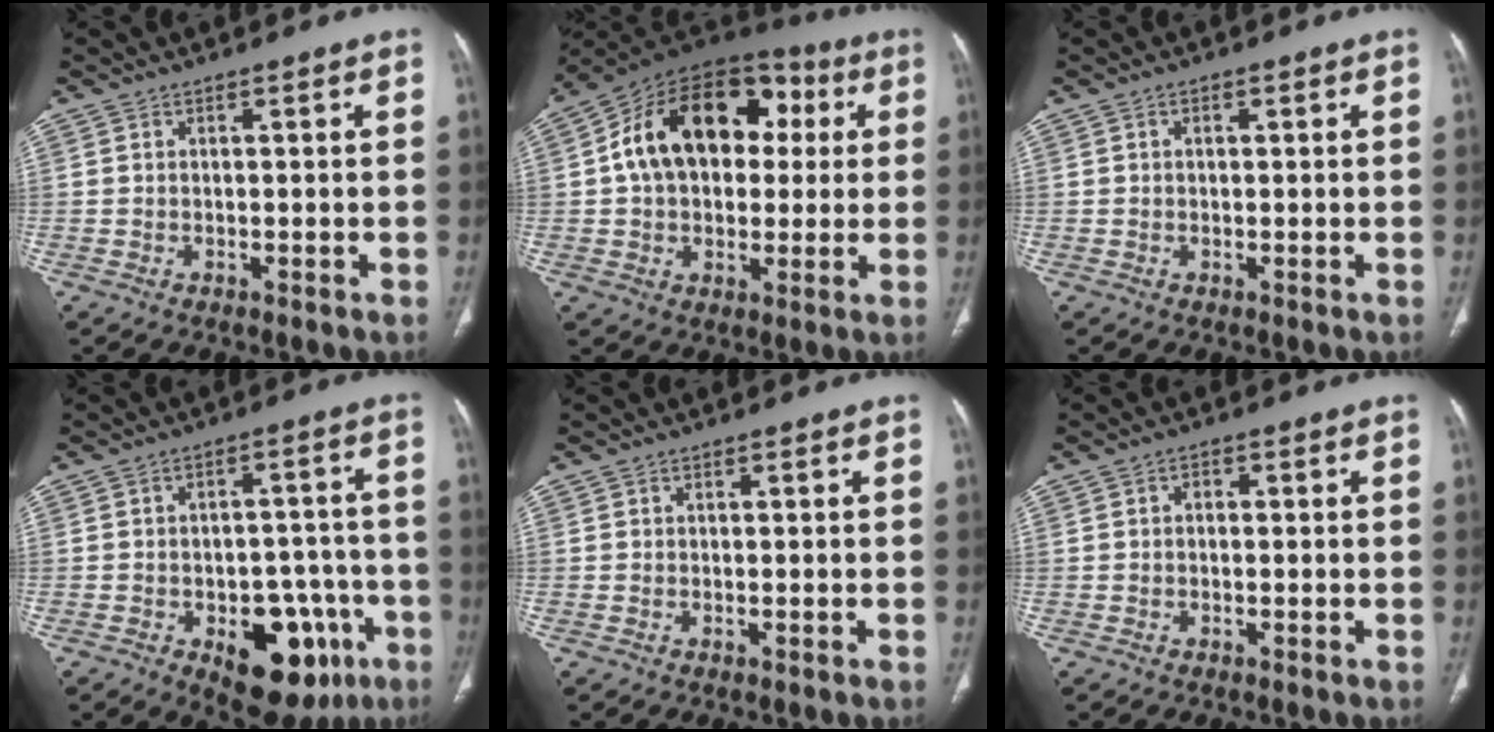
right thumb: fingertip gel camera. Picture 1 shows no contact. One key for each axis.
{"total": 22.3, "fx": 3.5, "fy": 15.2, "fz": 15.9, "tx": -0.234, "ty": 0.033, "tz": 0.050}
{"total": 0.8, "fx": 0.2, "fy": 0.5, "fz": 0.5, "tx": -0.010, "ty": 0.002, "tz": 0.003}
{"total": 15.9, "fx": -6.6, "fy": 8.9, "fz": 11.4, "tx": -0.110, "ty": 0.036, "tz": -0.077}
{"total": 0.0}
{"total": 1.2, "fx": 0.0, "fy": 0.9, "fz": 0.8, "tx": -0.007, "ty": 0.006, "tz": -0.005}